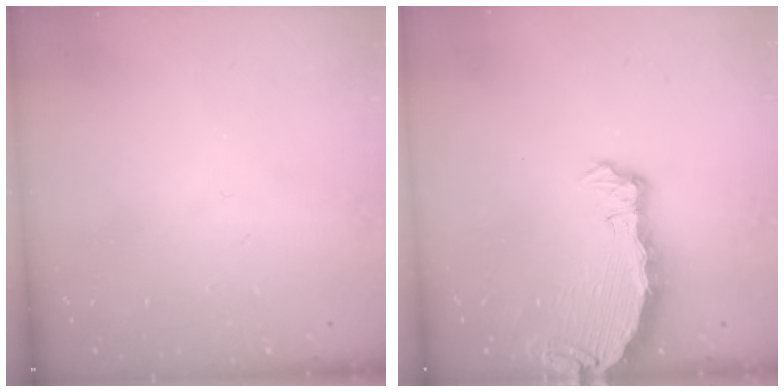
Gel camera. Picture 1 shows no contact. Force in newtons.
{"total": 6.0, "press": 6.0, "slide": 0.7}